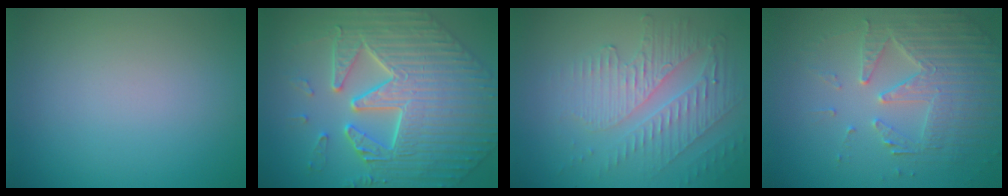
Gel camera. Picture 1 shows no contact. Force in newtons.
{"total": 8.7, "press": 7.2, "slide": 4.9}
{"total": 5.5, "press": 3.6, "slide": 4.1}
{"total": 4.6, "press": 4.2, "slide": 1.9}